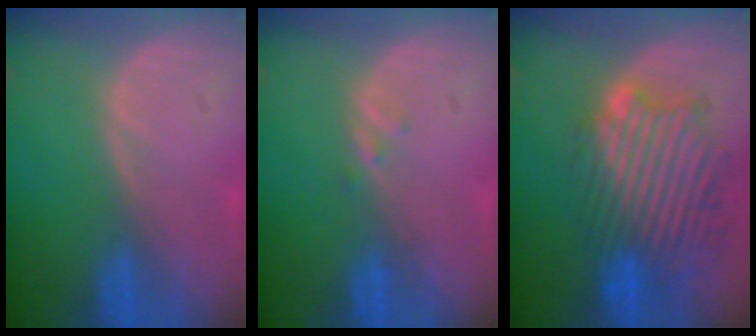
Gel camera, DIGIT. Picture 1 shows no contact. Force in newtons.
{"total": 0.8, "press": 0.8, "slide": 0.1}
{"total": 11.9, "press": 10.7, "slide": 5.3}